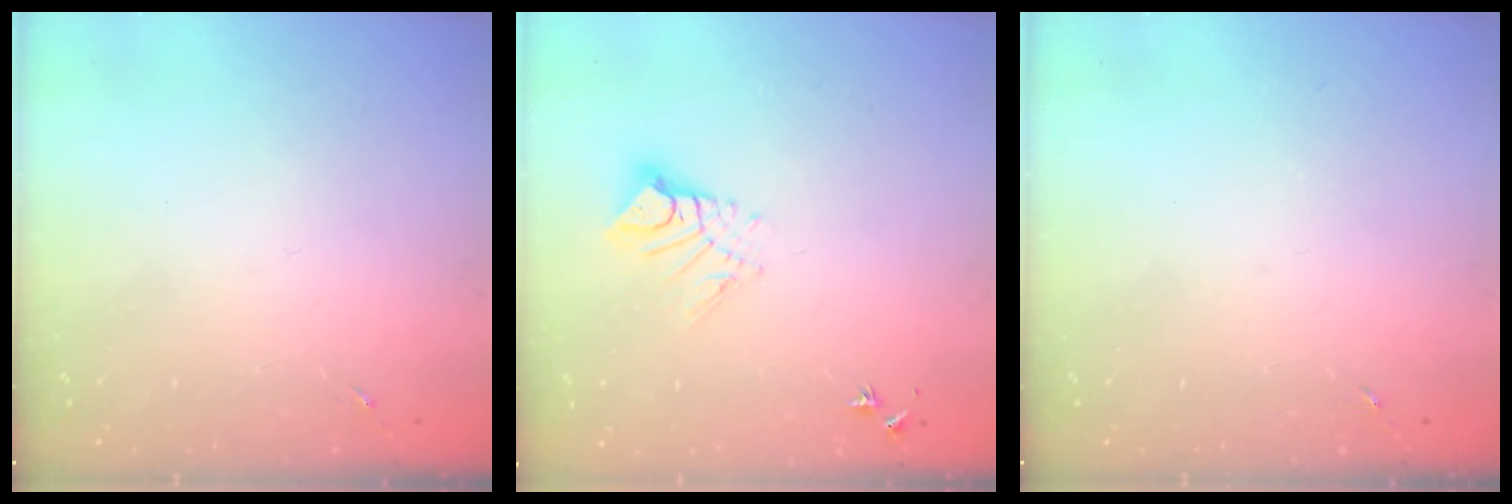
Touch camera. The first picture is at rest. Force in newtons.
{"total": 9.1, "press": 9.0, "slide": 1.0}
{"total": 0.0}